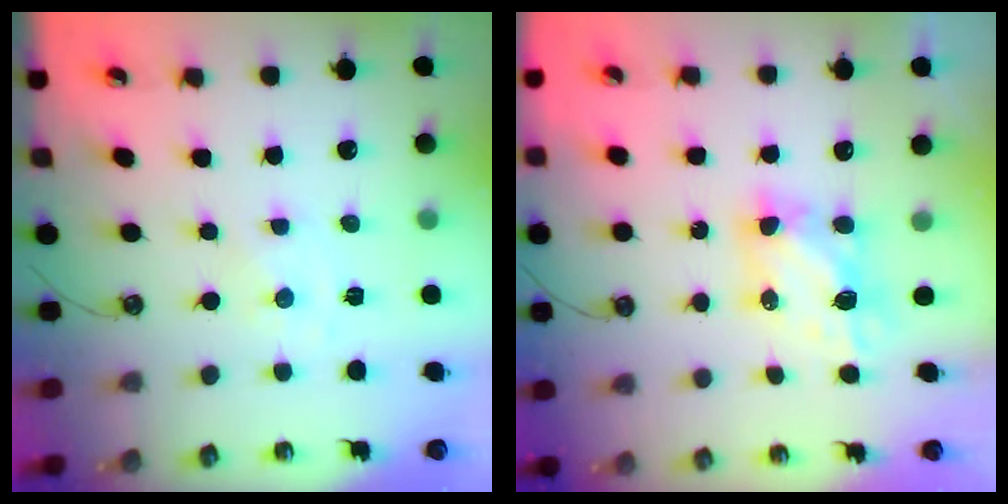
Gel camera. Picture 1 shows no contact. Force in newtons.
{"total": 6.1, "press": 6.1, "slide": 0.2}